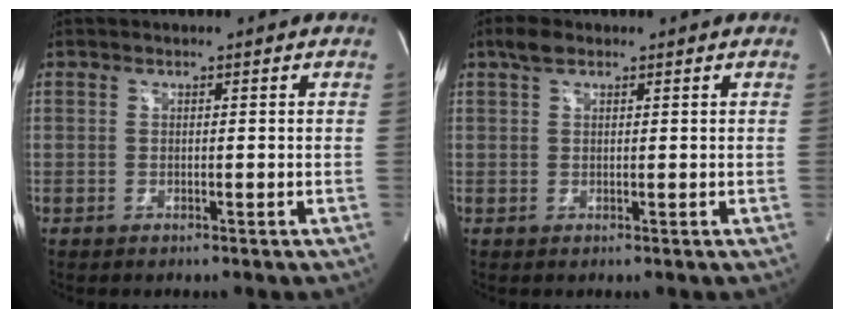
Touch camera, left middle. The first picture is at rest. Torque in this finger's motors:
{"motor_torque": [0.15, -0.10, -0.05, -0.01]}